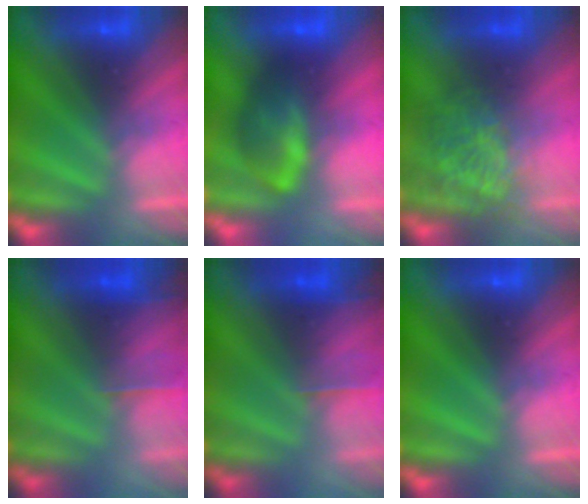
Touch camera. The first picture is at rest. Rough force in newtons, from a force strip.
{"total": 7.7}
{"total": 3.6}
{"total": 2.2}
{"total": 2.2}
{"total": 0.0}